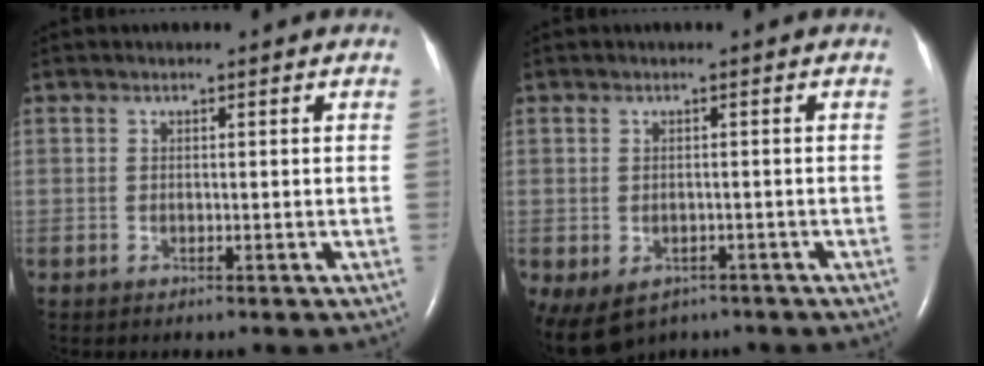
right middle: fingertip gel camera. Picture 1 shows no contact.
{"total": 7.9, "force": [-4.4, 5.6, 3.4], "torque": [-0.080, 0.002, -0.055]}